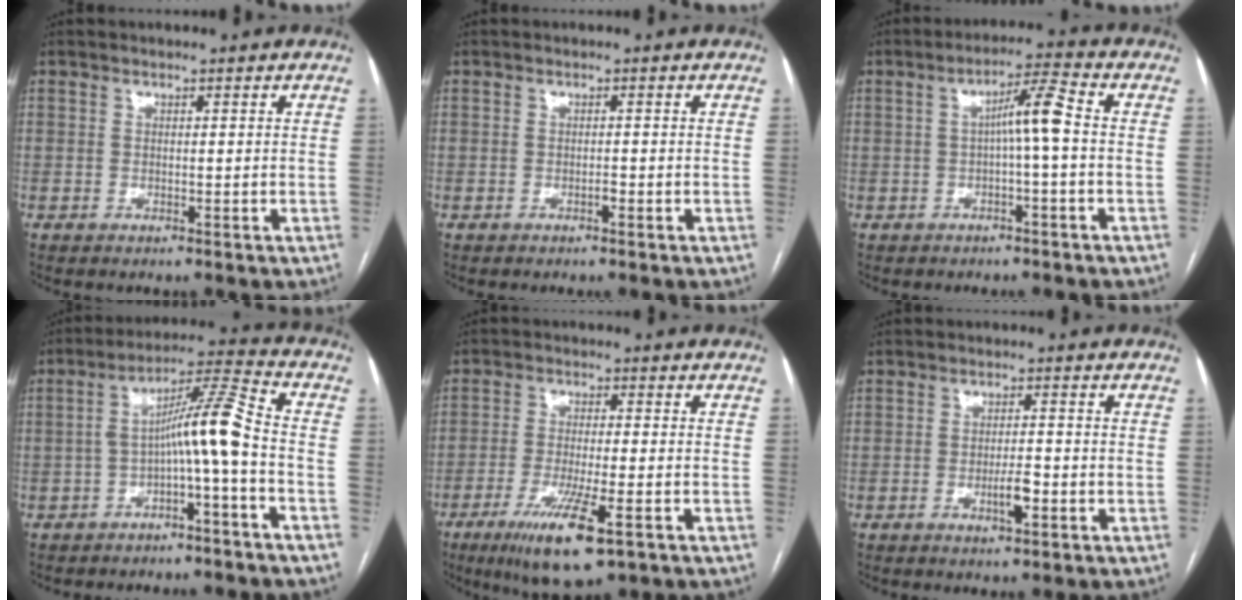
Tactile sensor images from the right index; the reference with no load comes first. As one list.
[{"total": 0.6, "force": [-0.4, 0.1, 0.4], "torque": [-0.007, 0.002, -0.007]}, {"total": 5.5, "force": [-0.1, 0.0, 5.5], "torque": [-0.091, 0.019, 0.000]}, {"total": 8.7, "force": [-2.3, -0.4, 8.4], "torque": [-0.136, 0.032, -0.039]}, {"total": 10.5, "force": [-5.6, 1.4, 8.8], "torque": [-0.163, -0.028, -0.090]}, {"total": 3.1, "force": [-1.2, 0.5, 2.8], "torque": [-0.049, 0.000, -0.019]}]